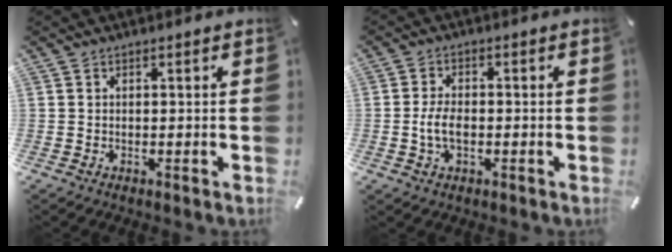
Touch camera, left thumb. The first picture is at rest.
{"total": 5.3, "force": [-1.0, 3.0, 4.2], "torque": [-0.093, 0.002, -0.020]}